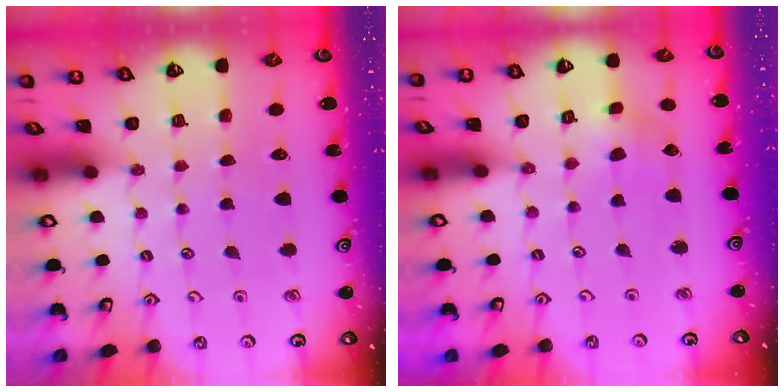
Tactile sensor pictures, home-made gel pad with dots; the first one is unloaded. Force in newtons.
{"total": 3.0, "press": 3.0, "slide": 0.1}